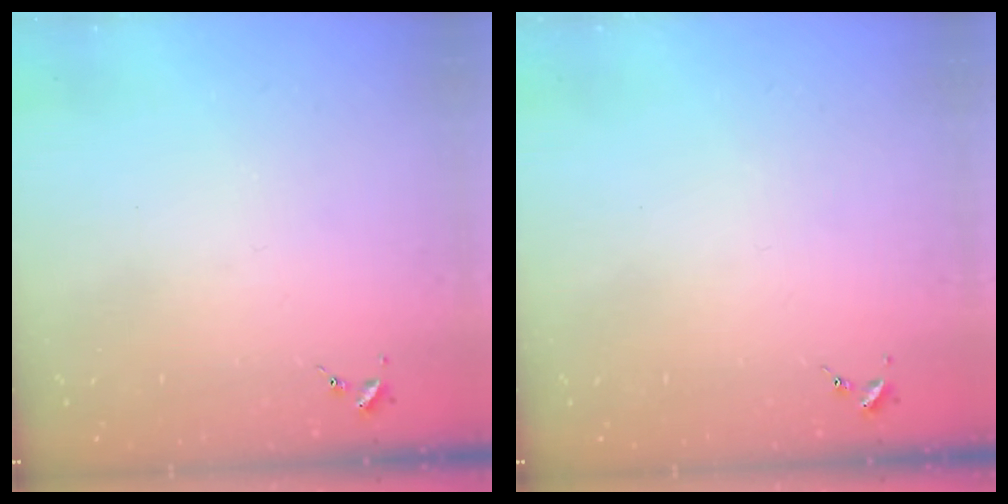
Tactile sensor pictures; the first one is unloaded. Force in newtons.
{"total": 0.0}